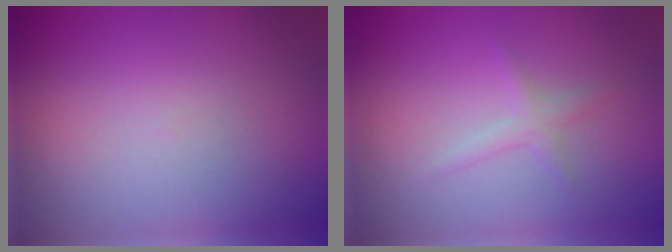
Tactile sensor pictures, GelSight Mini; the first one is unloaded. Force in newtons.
{"total": 1.3, "press": 1.3, "slide": 0.0}